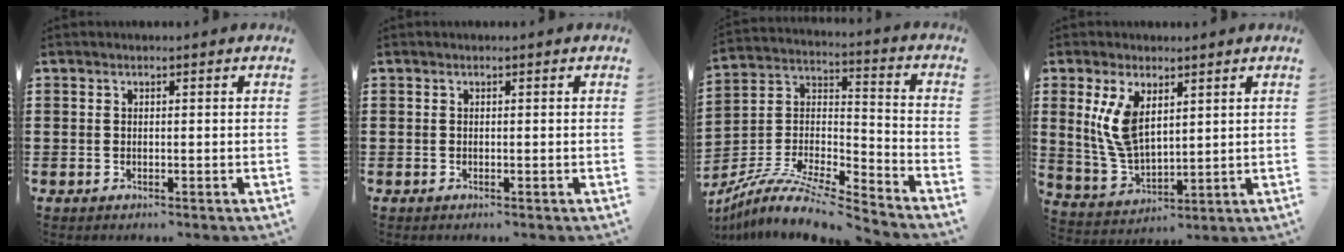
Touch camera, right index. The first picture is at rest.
{"total": 0.0}
{"total": 10.5, "force": [-9.0, 2.0, 5.0], "torque": [-0.104, 0.010, -0.182]}
{"total": 8.1, "force": [2.9, 4.1, 6.3], "torque": [-0.143, 0.002, 0.052]}